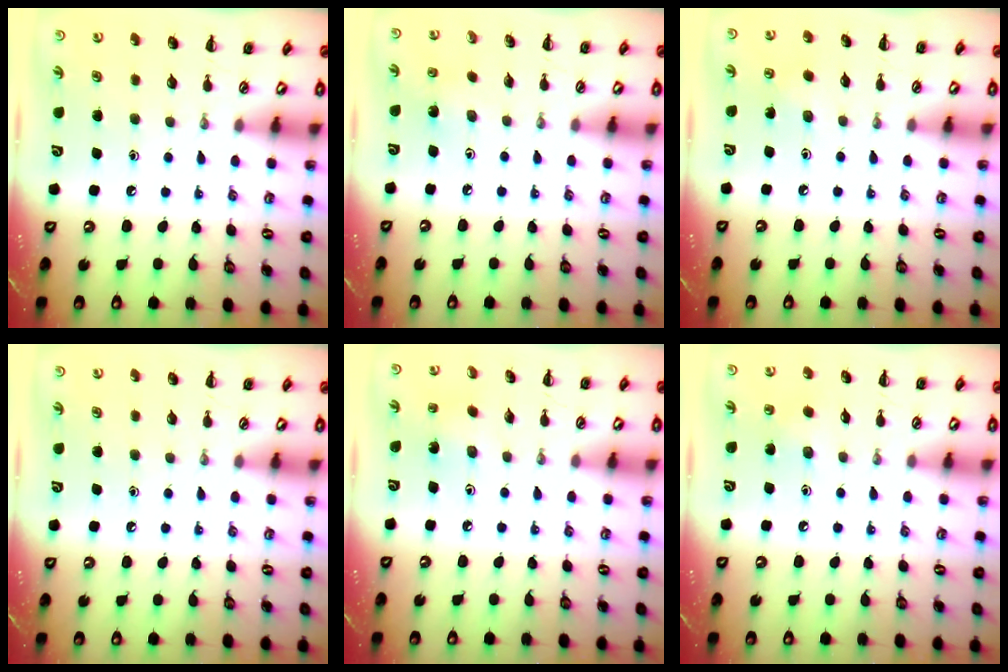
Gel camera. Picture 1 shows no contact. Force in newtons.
{"total": 1.9, "press": 1.9, "slide": 0.4}
{"total": 2.4, "press": 2.3, "slide": 0.8}
{"total": 0.0}
{"total": 1.4, "press": 1.2, "slide": 0.6}
{"total": 4.2, "press": 4.1, "slide": 1.1}